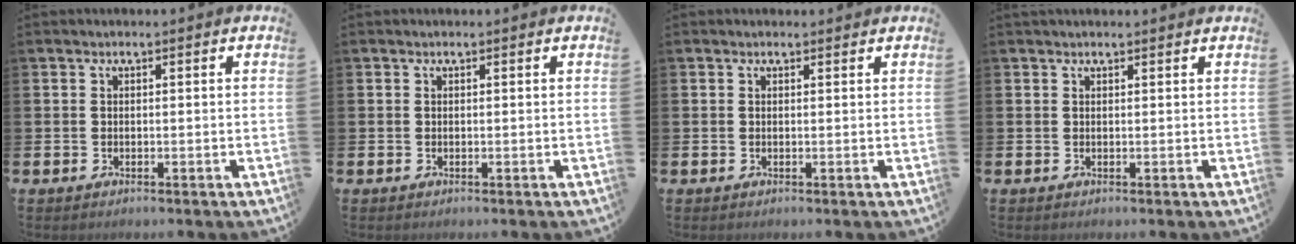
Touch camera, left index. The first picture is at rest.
{"total": 0.0}
{"total": 0.8, "force": [0.7, 0.3, 0.1], "torque": [0.010, -0.002, 0.010]}
{"total": 0.9, "force": [0.8, 0.1, 0.2], "torque": [0.004, -0.002, 0.014]}